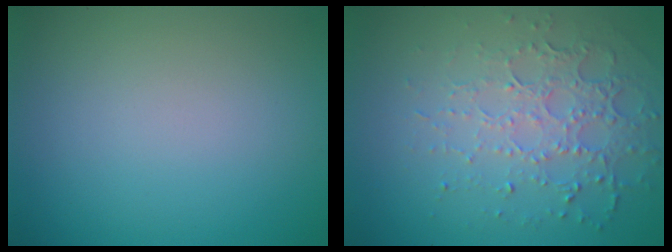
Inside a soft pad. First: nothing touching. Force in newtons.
{"total": 4.9, "press": 3.3, "slide": 3.6}